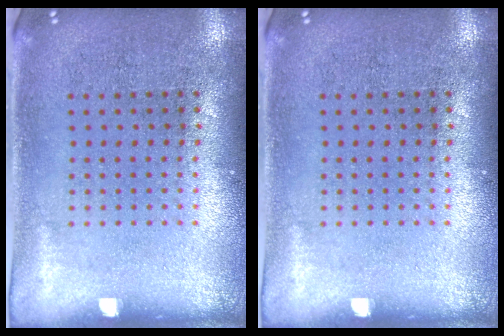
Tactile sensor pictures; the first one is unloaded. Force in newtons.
{"total": 0.0}